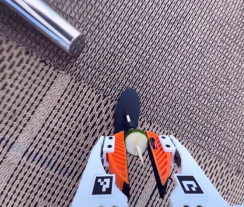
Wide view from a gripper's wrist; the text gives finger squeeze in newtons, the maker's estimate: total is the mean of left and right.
{"total": 6.6, "left": 6.1, "right": 7.2}